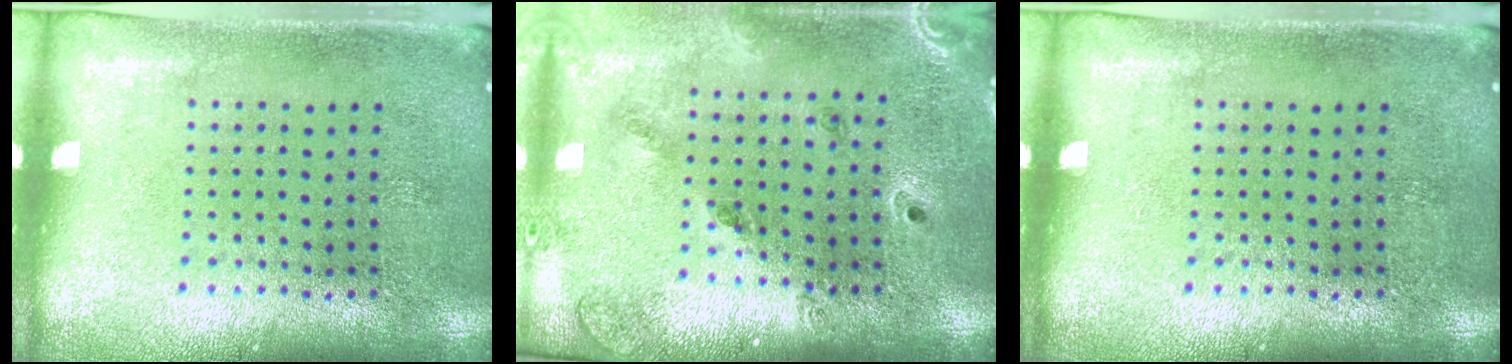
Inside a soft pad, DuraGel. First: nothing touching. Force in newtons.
{"total": 1.4, "press": 1.4, "slide": 0.3}
{"total": 0.0}